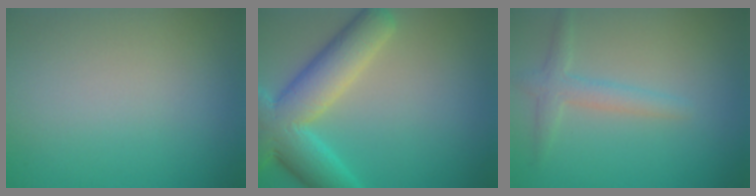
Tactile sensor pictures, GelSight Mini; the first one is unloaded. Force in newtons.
{"total": 8.8, "press": 8.8, "slide": 0.5}
{"total": 2.3, "press": 2.3, "slide": 0.1}